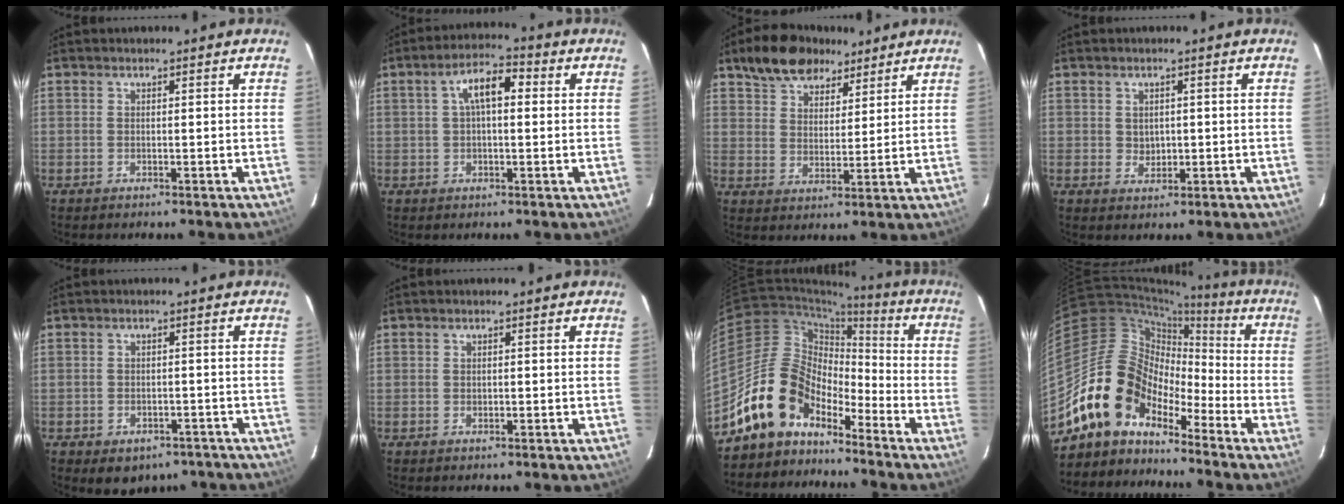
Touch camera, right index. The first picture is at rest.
{"total": 6.9, "force": [1.4, 2.9, 6.1], "torque": [-0.112, 0.022, 0.023]}
{"total": 12.0, "force": [8.4, 6.4, 5.6], "torque": [-0.110, 0.040, 0.147]}
{"total": 2.4, "force": [0.2, 2.1, 1.2], "torque": [-0.017, 0.002, 0.007]}
{"total": 8.7, "force": [-6.0, 5.3, 3.4], "torque": [-0.064, 0.005, -0.059]}
{"total": 0.8, "force": [-0.1, 0.6, 0.5], "torque": [-0.008, 0.001, 0.000]}
{"total": 12.8, "force": [-9.9, 7.1, 3.9], "torque": [-0.077, 0.034, -0.186]}
{"total": 13.5, "force": [-10.2, 7.7, 4.3], "torque": [-0.082, 0.035, -0.200]}